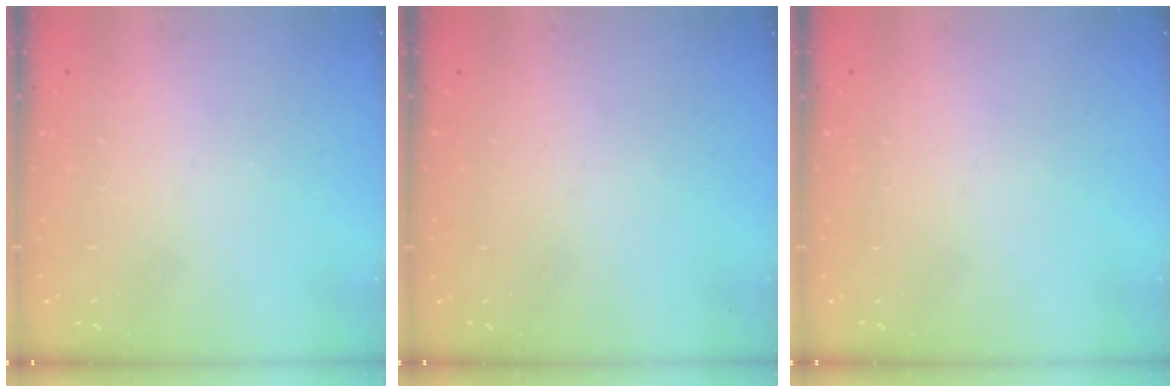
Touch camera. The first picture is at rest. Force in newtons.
{"total": 0.0}
{"total": 0.0}